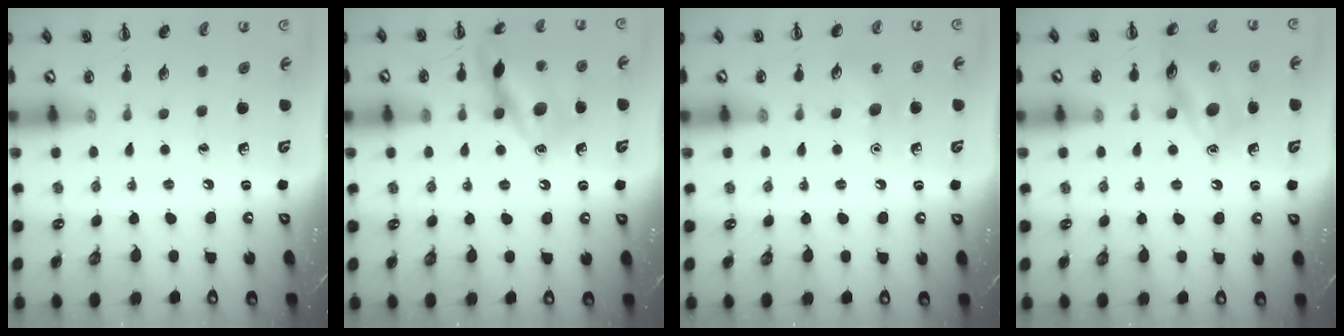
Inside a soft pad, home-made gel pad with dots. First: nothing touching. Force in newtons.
{"total": 13.5, "press": 13.4, "slide": 1.6}
{"total": 7.1, "press": 6.8, "slide": 2.1}
{"total": 14.2, "press": 14.2, "slide": 1.4}